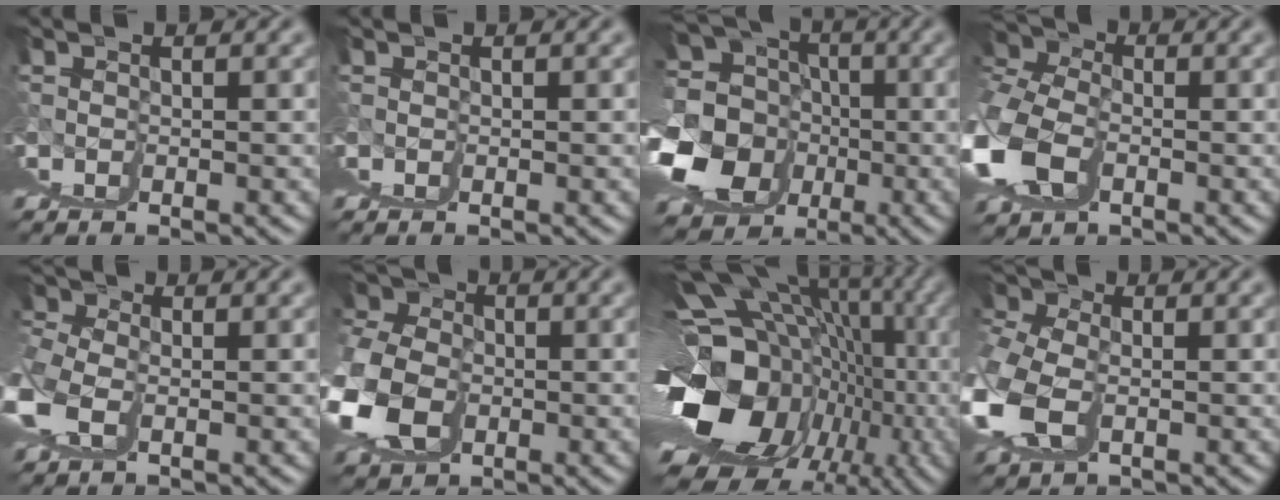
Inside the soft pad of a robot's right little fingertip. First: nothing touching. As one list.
[{"total": 0.0}, {"total": 8.3, "force": [-0.2, 5.3, 6.4], "torque": [-0.095, -0.022, 0.012]}, {"total": 4.2, "force": [-0.5, 2.8, 3.1], "torque": [-0.067, -0.031, 0.009]}, {"total": 3.7, "force": [1.6, 2.9, 1.7], "torque": [-0.026, 0.004, 0.023]}, {"total": 5.2, "force": [1.0, 3.9, 3.3], "torque": [-0.070, -0.025, 0.030]}, {"total": 18.6, "force": [-0.6, 8.0, 16.8], "torque": [-0.204, -0.013, 0.021]}, {"total": 3.7, "force": [1.0, 2.7, 2.3], "torque": [-0.039, -0.010, 0.024]}]